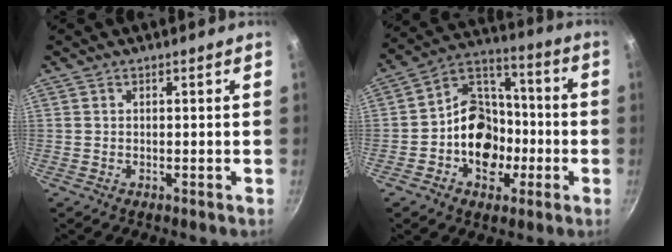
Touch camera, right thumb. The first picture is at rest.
{"total": 14.6, "force": [-3.5, 11.4, 8.4], "torque": [-0.092, 0.046, -0.072]}